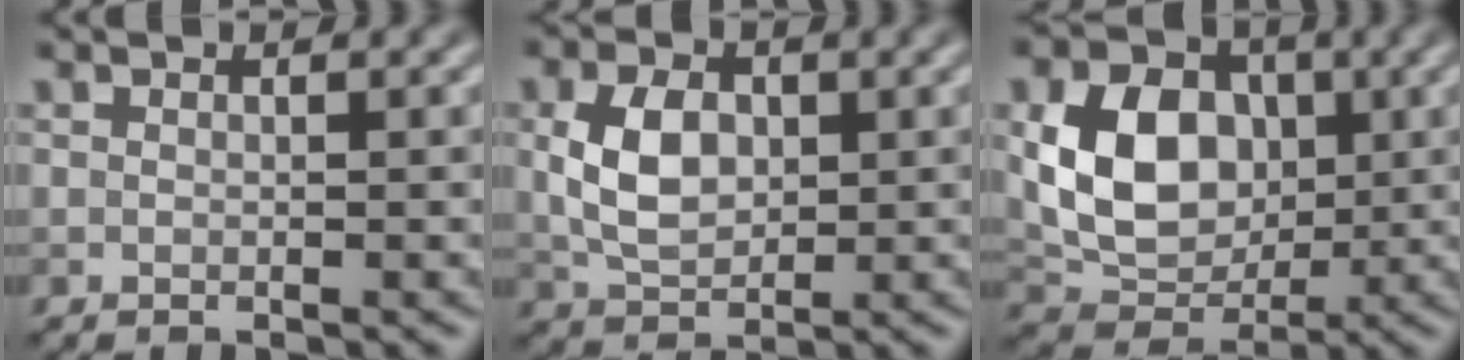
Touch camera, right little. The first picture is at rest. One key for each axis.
{"total": 4.6, "fx": 0.4, "fy": 3.0, "fz": 3.4, "tx": -0.077, "ty": 0.002, "tz": 0.007}
{"total": 7.7, "fx": 0.8, "fy": 5.9, "fz": 4.9, "tx": -0.095, "ty": -0.002, "tz": 0.015}